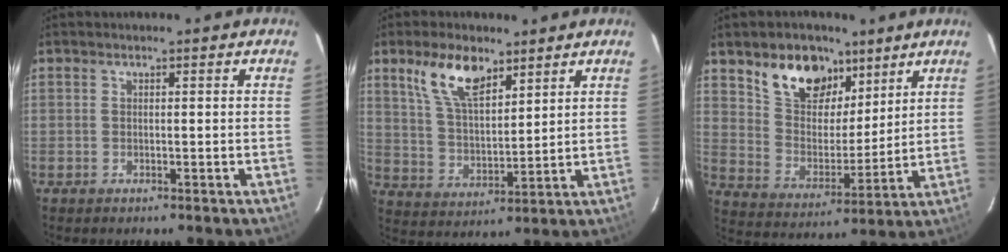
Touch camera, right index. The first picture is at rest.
{"total": 10.5, "force": [6.5, 4.7, 6.8], "torque": [-0.128, 0.011, 0.132]}
{"total": 13.9, "force": [8.8, 8.6, 6.5], "torque": [-0.127, 0.023, 0.166]}